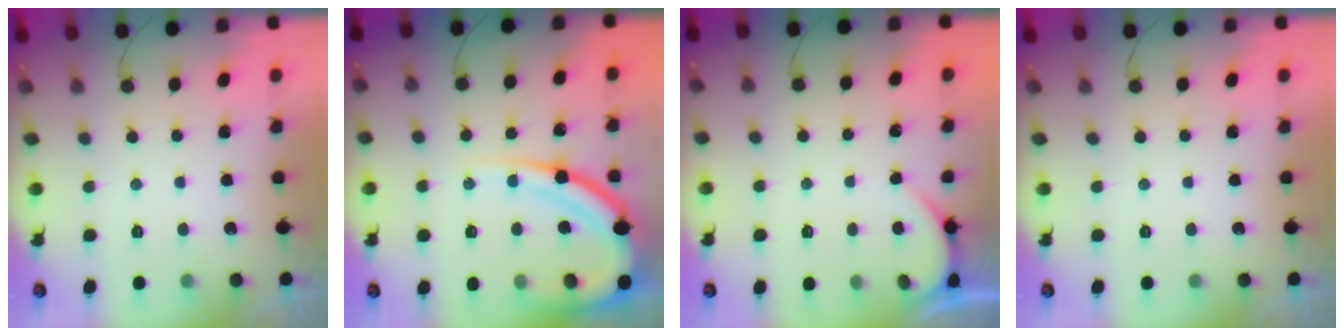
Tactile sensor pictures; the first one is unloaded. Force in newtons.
{"total": 16.5, "press": 16.4, "slide": 1.9}
{"total": 0.7, "press": 0.7, "slide": 0.1}
{"total": 0.0}